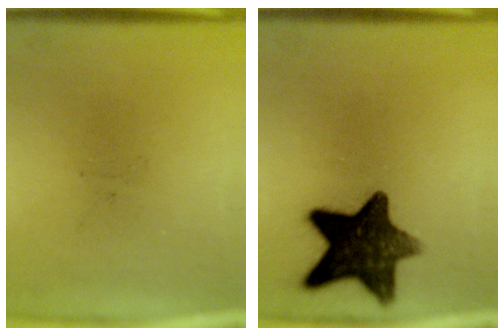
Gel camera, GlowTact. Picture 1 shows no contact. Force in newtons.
{"total": 12.9}